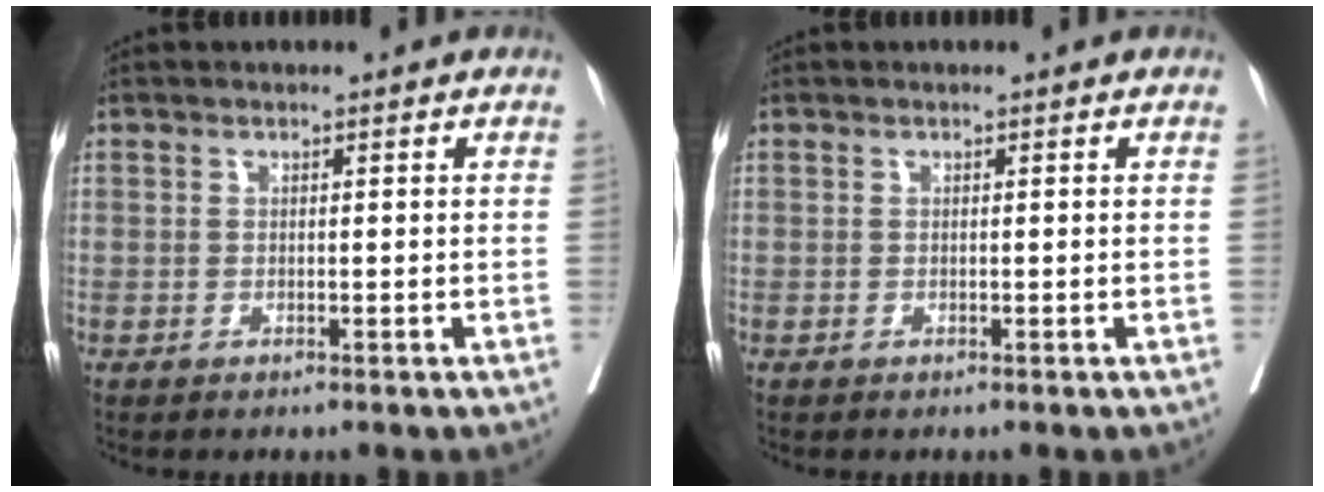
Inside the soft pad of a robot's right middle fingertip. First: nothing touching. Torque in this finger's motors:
{"motor_torque": [-0.02, -0.04, -0.01, 0.00]}